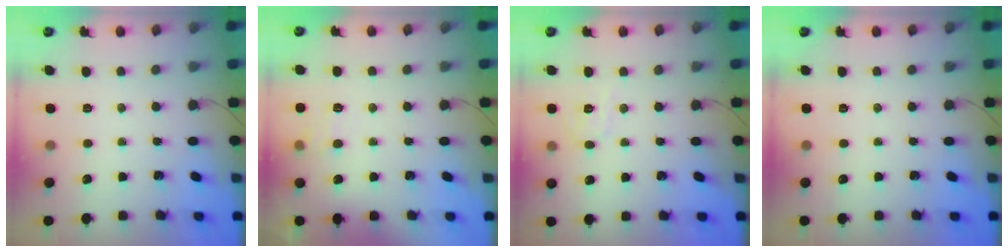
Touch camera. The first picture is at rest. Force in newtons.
{"total": 8.8, "press": 8.6, "slide": 1.7}
{"total": 4.7, "press": 4.4, "slide": 1.5}
{"total": 0.0}